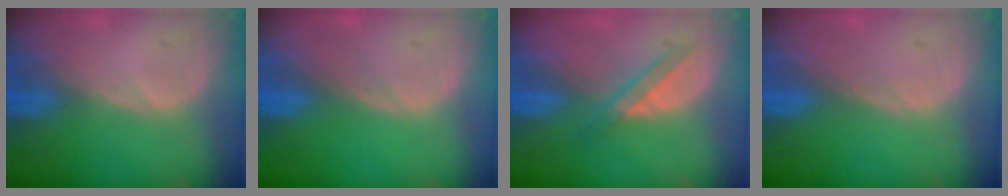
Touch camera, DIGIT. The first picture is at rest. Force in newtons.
{"total": 0.0}
{"total": 3.6, "press": 3.4, "slide": 1.1}
{"total": 0.0}